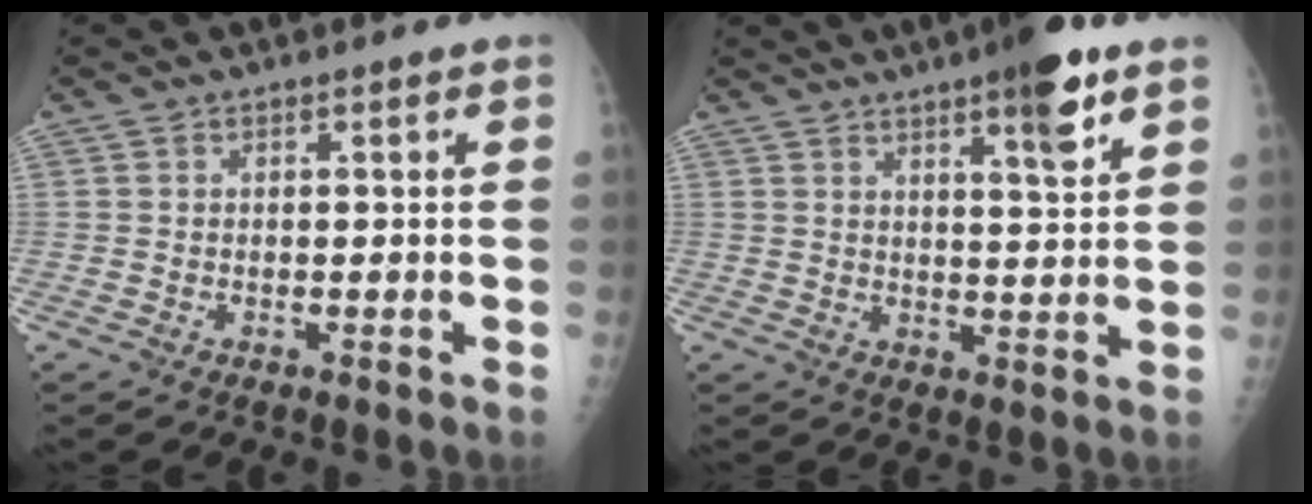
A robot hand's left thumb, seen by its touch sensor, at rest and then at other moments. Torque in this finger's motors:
{"motor_torque": [4.06, 0.95, 0.85, -0.54, 0.19]}